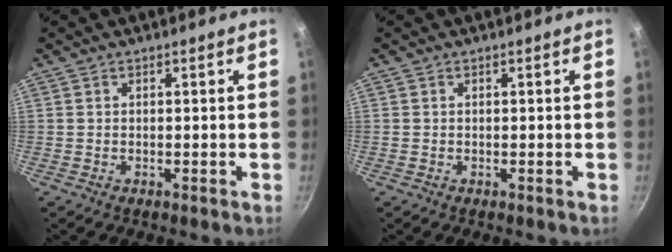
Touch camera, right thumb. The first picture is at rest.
{"total": 0.0}